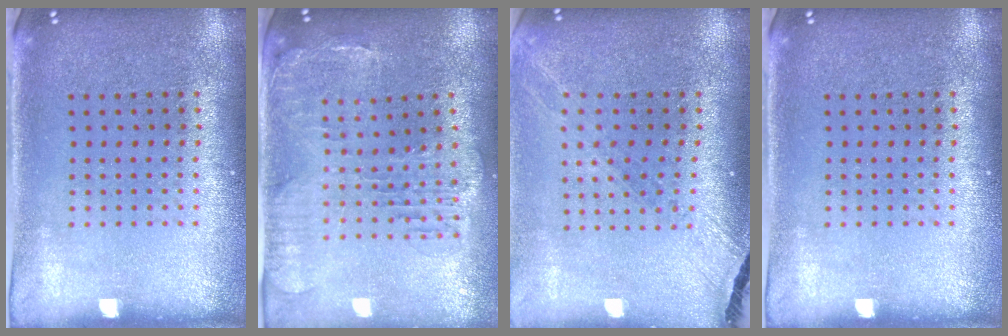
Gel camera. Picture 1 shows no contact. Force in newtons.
{"total": 1.5, "press": 1.5, "slide": 0.4}
{"total": 1.4, "press": 1.4, "slide": 0.1}
{"total": 0.0}